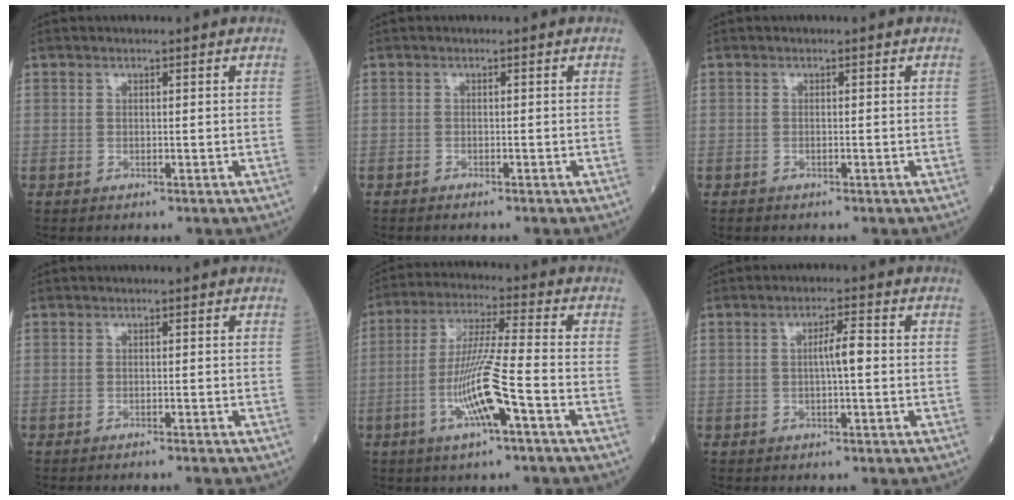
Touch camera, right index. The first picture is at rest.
{"total": 1.0, "force": [-0.9, 0.1, 0.4], "torque": [-0.007, -0.002, -0.012]}
{"total": 0.0}
{"total": 2.1, "force": [-1.9, -0.3, 0.8], "torque": [-0.011, 0.002, -0.023]}
{"total": 11.0, "force": [-3.9, -0.1, 10.3], "torque": [-0.202, -0.003, -0.075]}
{"total": 3.4, "force": [0.0, 0.3, 3.4], "torque": [-0.060, 0.005, -0.002]}